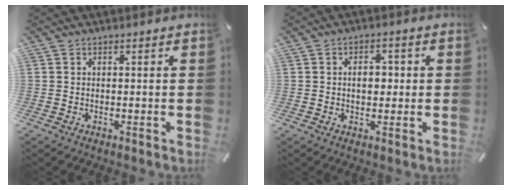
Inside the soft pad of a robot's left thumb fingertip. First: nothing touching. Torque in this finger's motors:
{"motor_torque": [0.87, 0.81, 0.47, -0.20, 0.00]}